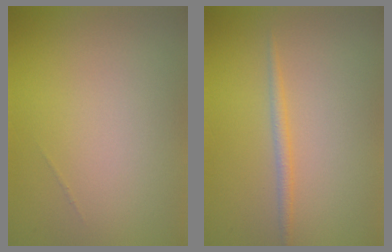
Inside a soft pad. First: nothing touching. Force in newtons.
{"total": 1.2, "press": 1.2, "slide": 0.1}